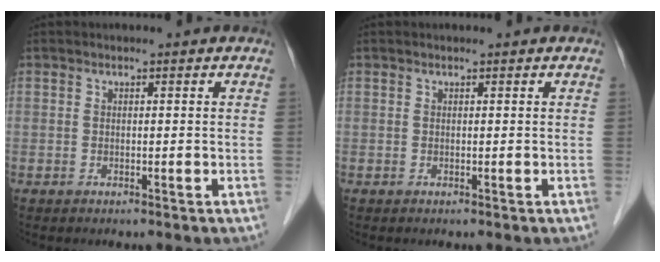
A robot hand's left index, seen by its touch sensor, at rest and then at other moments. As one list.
[{"total": 0.0}]